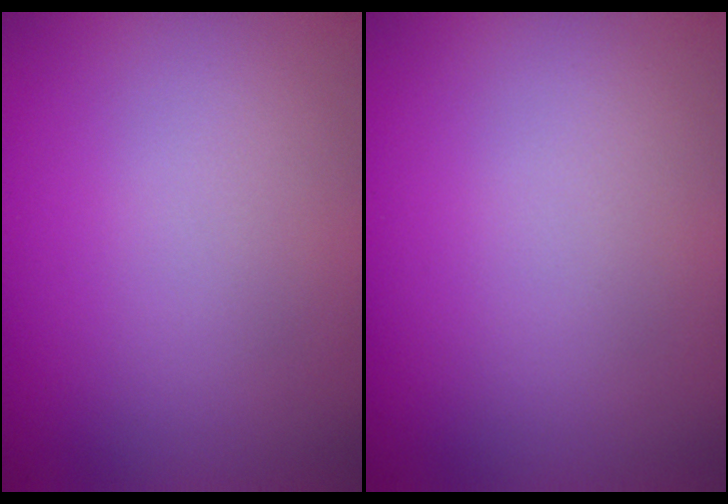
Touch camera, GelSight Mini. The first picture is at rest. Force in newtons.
{"total": 0.0}